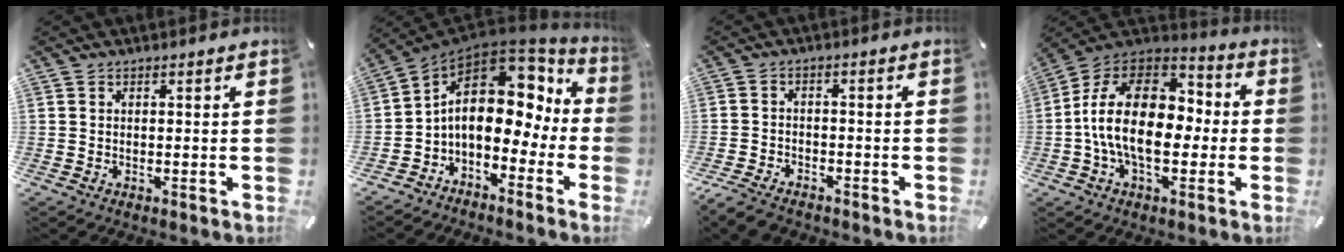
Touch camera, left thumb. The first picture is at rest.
{"total": 12.9, "force": [1.7, 9.1, 9.0], "torque": [-0.156, -0.032, 0.025]}
{"total": 4.4, "force": [-3.6, 2.1, 1.5], "torque": [-0.042, 0.017, -0.074]}
{"total": 20.1, "force": [-2.8, 12.8, 15.2], "torque": [-0.285, 0.022, -0.050]}